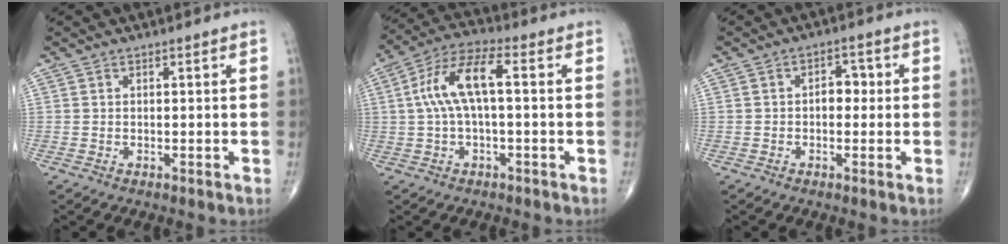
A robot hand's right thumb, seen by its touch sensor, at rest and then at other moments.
{"total": 10.2, "force": [0.9, 3.6, 9.5], "torque": [-0.203, 0.037, 0.011]}
{"total": 3.5, "force": [-0.1, 2.4, 2.6], "torque": [-0.018, 0.012, -0.008]}